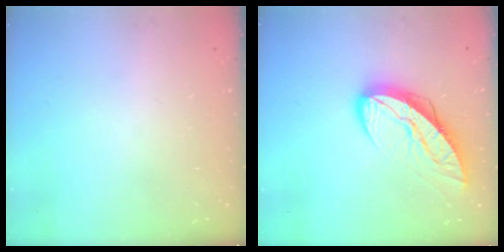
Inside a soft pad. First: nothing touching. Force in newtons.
{"total": 11.4, "press": 11.4, "slide": 0.7}